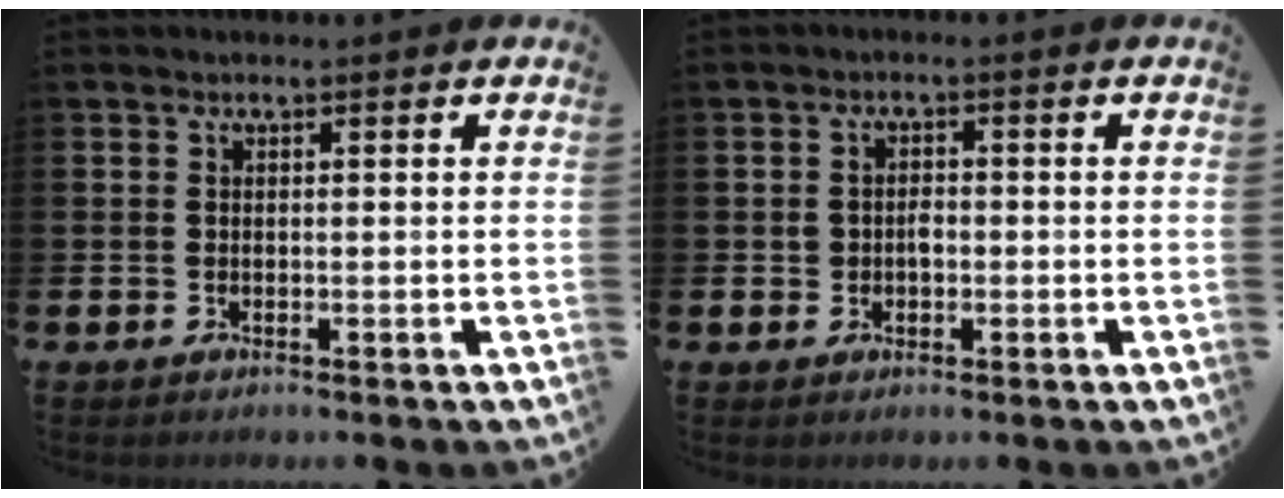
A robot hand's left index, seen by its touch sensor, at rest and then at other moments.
{"total": 2.0, "force": [-0.3, 1.7, 1.1], "torque": [-0.008, 0.002, -0.011]}